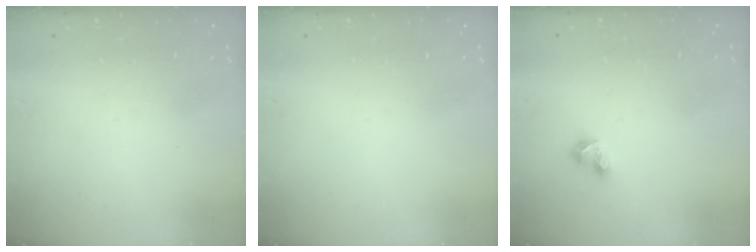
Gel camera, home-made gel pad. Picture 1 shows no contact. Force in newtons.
{"total": 0.0}
{"total": 3.7, "press": 3.7, "slide": 0.4}